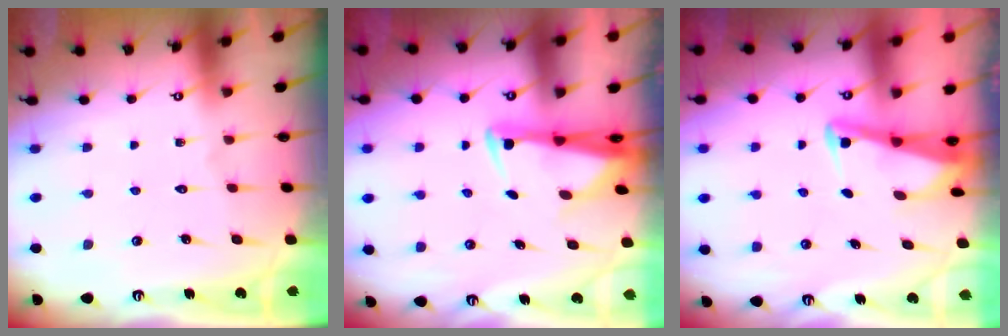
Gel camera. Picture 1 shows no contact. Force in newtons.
{"total": 3.0, "press": 2.9, "slide": 1.0}
{"total": 3.0, "press": 3.0, "slide": 0.3}